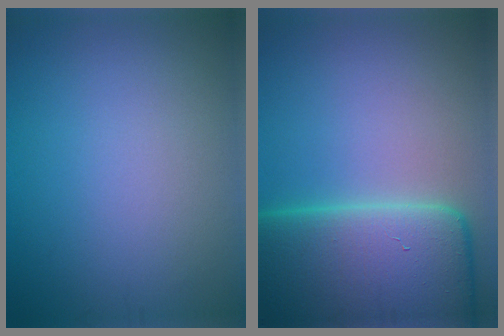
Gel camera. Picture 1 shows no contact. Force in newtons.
{"total": 16.6, "press": 16.6, "slide": 1.6}